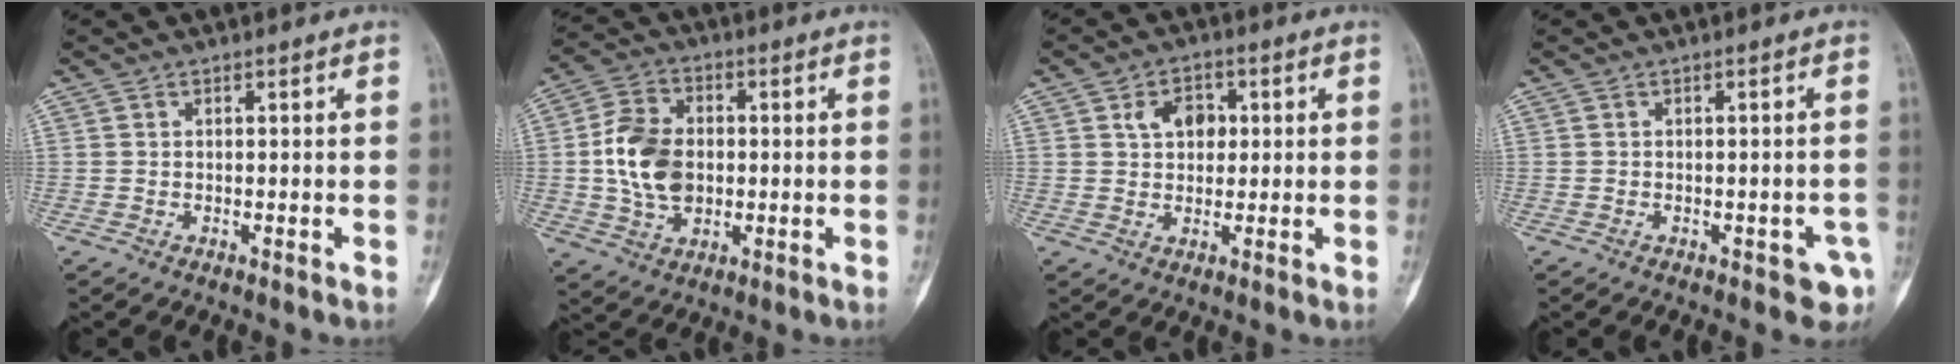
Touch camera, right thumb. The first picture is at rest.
{"total": 12.0, "force": [-0.2, 8.4, 8.6], "torque": [-0.147, 0.010, -0.004]}
{"total": 6.0, "force": [1.5, 4.3, 3.8], "torque": [-0.033, 0.004, 0.022]}
{"total": 3.9, "force": [-1.8, 1.8, 2.9], "torque": [-0.017, 0.014, -0.015]}